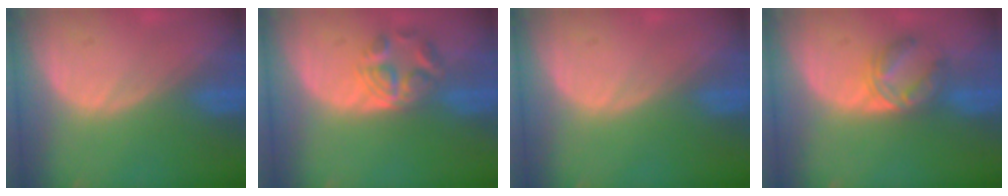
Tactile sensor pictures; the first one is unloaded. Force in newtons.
{"total": 5.7, "press": 4.8, "slide": 3.1}
{"total": 0.0}
{"total": 5.5, "press": 5.4, "slide": 1.1}